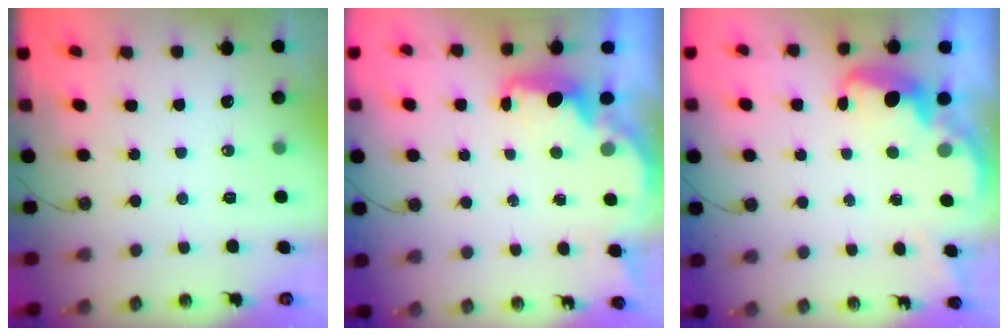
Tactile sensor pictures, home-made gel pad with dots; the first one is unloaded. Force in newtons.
{"total": 2.5, "press": 2.3, "slide": 0.8}
{"total": 2.7, "press": 2.6, "slide": 0.4}